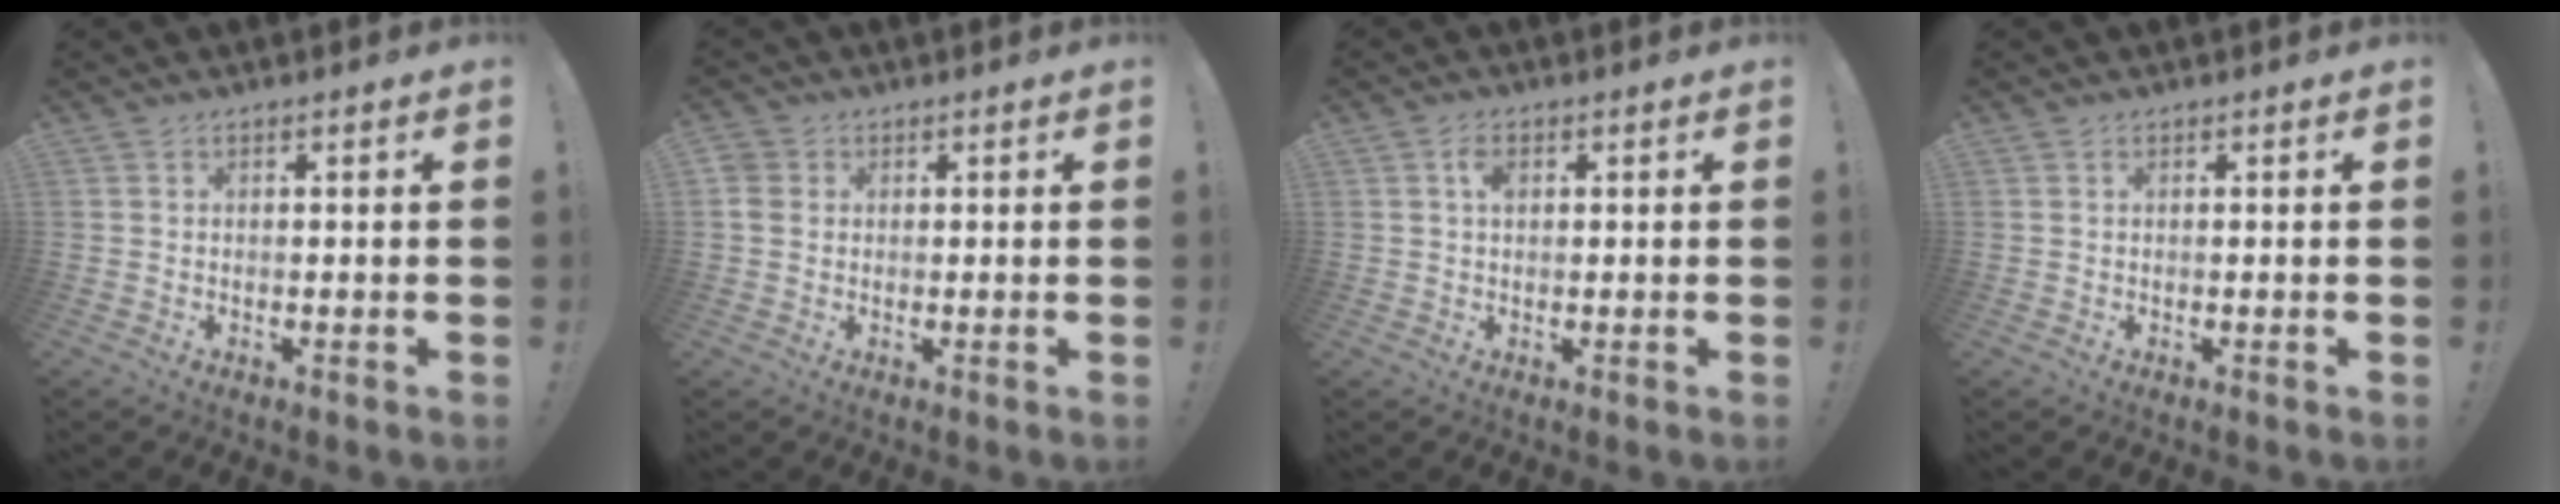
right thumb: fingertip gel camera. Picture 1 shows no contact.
{"total": 3.5, "force": [0.7, 3.2, 1.5], "torque": [-0.026, 0.007, 0.016]}
{"total": 2.9, "force": [0.8, 1.9, 2.1], "torque": [-0.030, 0.000, 0.010]}
{"total": 0.0}